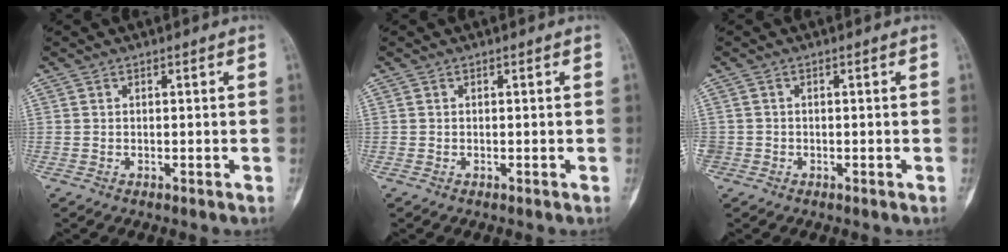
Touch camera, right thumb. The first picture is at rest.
{"total": 0.0}
{"total": 1.5, "force": [-0.7, 1.3, 0.3], "torque": [-0.003, 0.005, -0.017]}